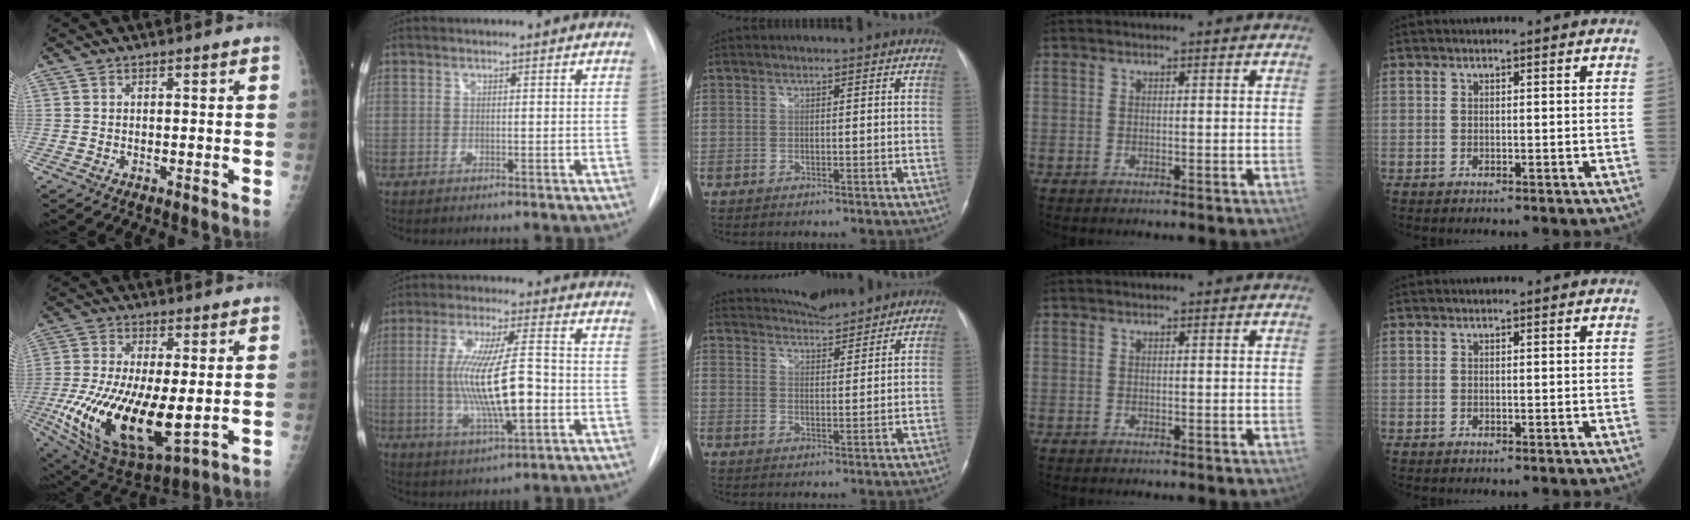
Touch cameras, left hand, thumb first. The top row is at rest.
{"thumb": {"total": 22.9, "force": [-3.6, 9.9, 20.4], "torque": [-0.415, -0.040, -0.038]}, "index": {"total": 13.9, "force": [-1.7, 2.5, 13.6], "torque": [-0.261, -0.003, -0.026]}, "middle": {"total": 7.8, "force": [7.6, 1.1, 1.5], "torque": [-0.032, 0.009, 0.114]}}